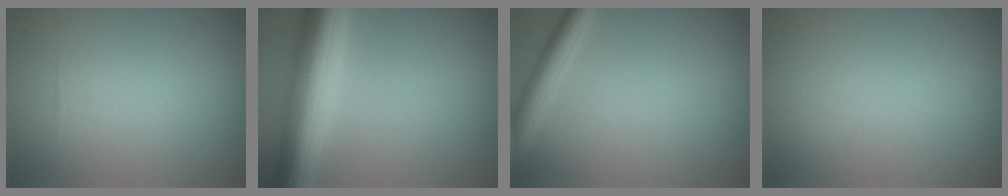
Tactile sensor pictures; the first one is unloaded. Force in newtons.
{"total": 9.2, "press": 9.2, "slide": 0.4}
{"total": 2.7, "press": 2.7, "slide": 0.2}
{"total": 0.0}